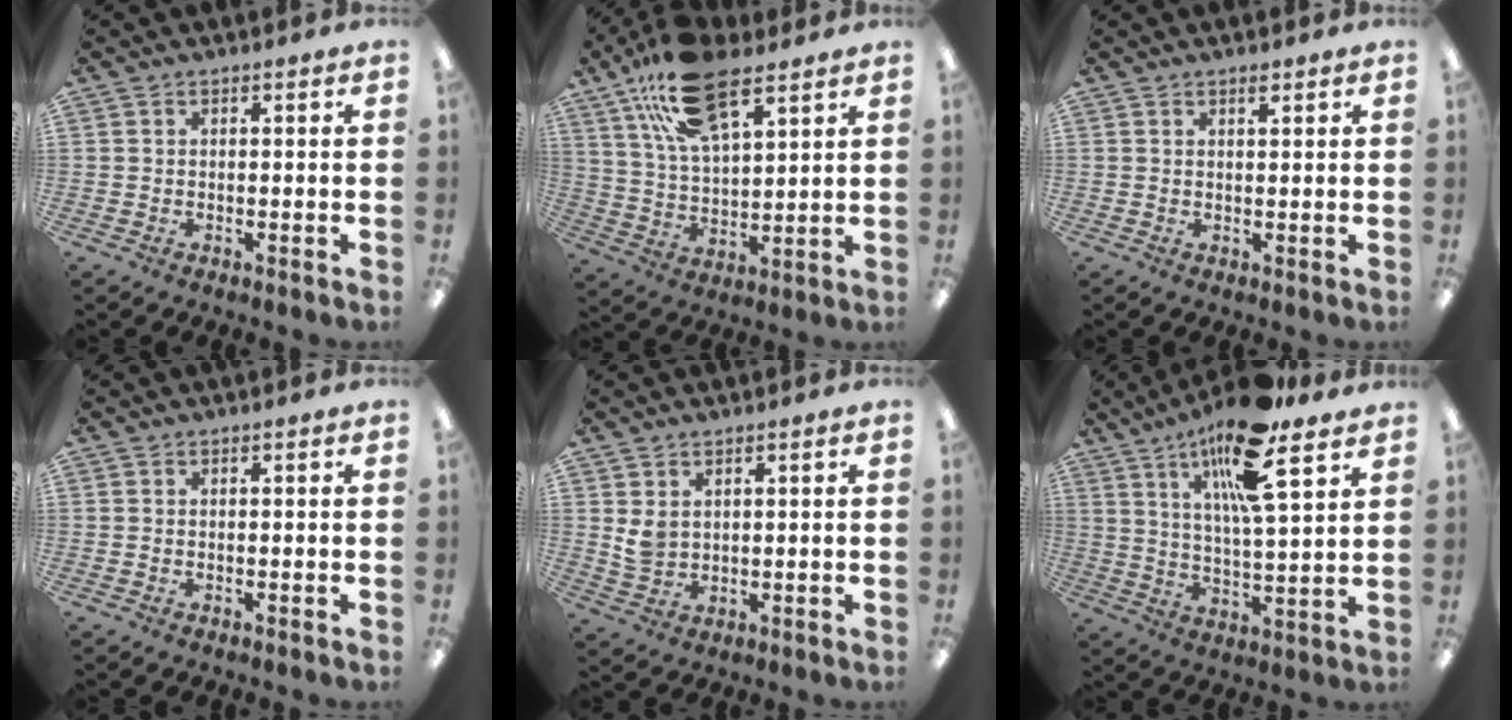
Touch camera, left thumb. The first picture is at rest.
{"total": 18.5, "force": [11.6, 8.1, 11.9], "torque": [-0.223, -0.032, 0.205]}
{"total": 1.5, "force": [1.2, 0.3, 0.9], "torque": [-0.011, -0.004, 0.020]}
{"total": 0.0}
{"total": 4.0, "force": [1.9, 2.7, 2.2], "torque": [-0.045, 0.002, 0.038]}
{"total": 16.8, "force": [10.5, 4.0, 12.4], "torque": [-0.213, -0.046, 0.168]}